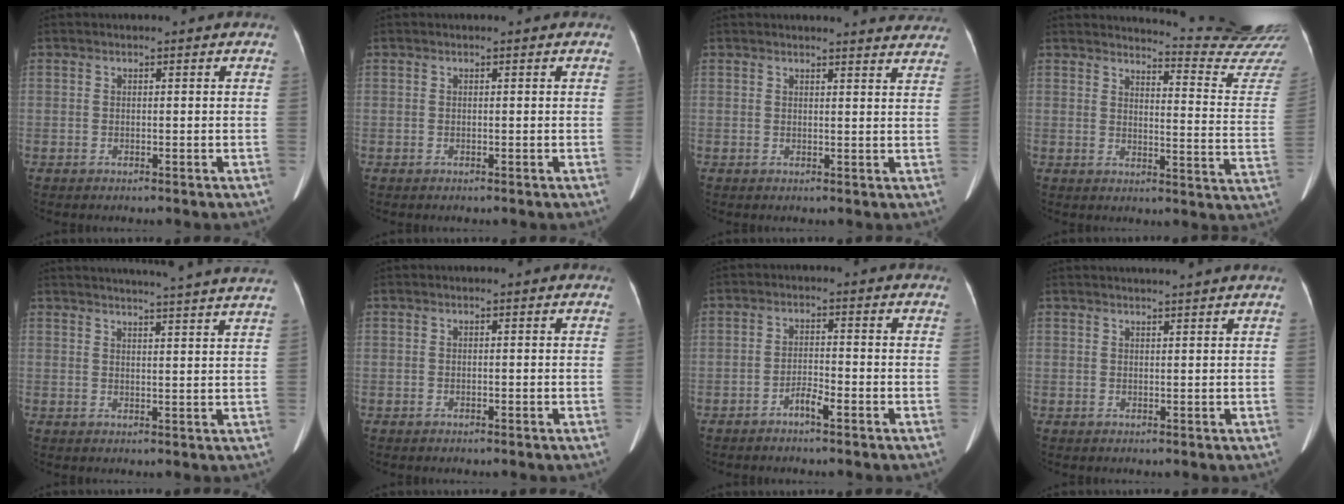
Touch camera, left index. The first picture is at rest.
{"total": 0.0}
{"total": 8.8, "force": [8.6, 0.8, 1.6], "torque": [-0.001, -0.014, 0.072]}
{"total": 18.1, "force": [17.8, -1.5, 3.2], "torque": [-0.038, -0.158, 0.185]}
{"total": 18.2, "force": [17.1, -1.1, 6.2], "torque": [-0.095, -0.038, 0.200]}
{"total": 0.0}
{"total": 2.4, "force": [-1.7, 0.2, 1.7], "torque": [-0.032, 0.000, -0.034]}
{"total": 5.6, "force": [5.2, -0.8, 2.0], "torque": [-0.022, 0.017, 0.056]}